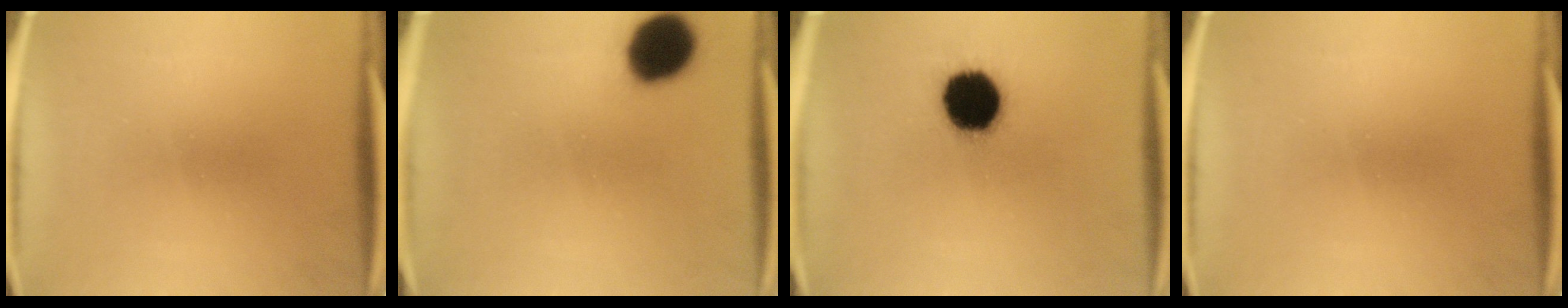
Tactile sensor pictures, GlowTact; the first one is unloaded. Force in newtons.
{"total": 12.4}
{"total": 16.3}
{"total": 0.0}